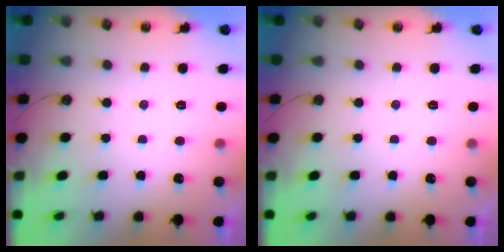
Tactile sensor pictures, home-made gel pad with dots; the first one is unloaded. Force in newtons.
{"total": 0.0}